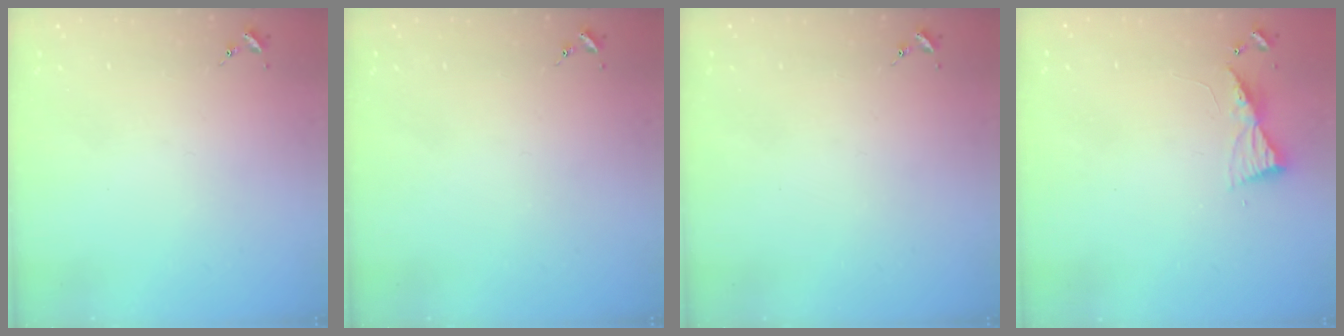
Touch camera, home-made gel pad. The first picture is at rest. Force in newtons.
{"total": 0.0}
{"total": 0.0}
{"total": 5.8, "press": 5.8, "slide": 0.5}